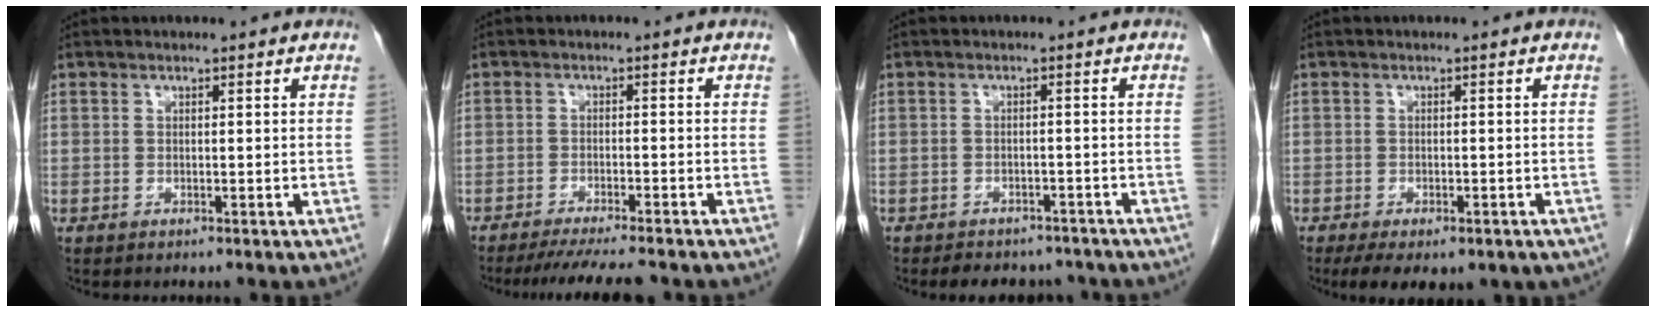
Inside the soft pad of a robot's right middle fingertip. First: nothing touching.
{"total": 8.6, "force": [-7.5, 0.2, 4.1], "torque": [-0.052, -0.019, -0.115]}
{"total": 7.5, "force": [-6.6, 3.1, 1.5], "torque": [-0.017, 0.004, -0.076]}
{"total": 8.9, "force": [-5.8, 4.1, 5.4], "torque": [-0.079, -0.008, -0.075]}